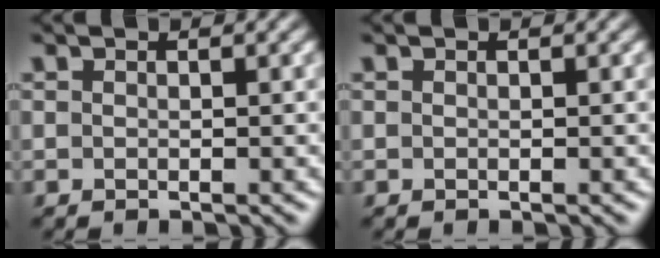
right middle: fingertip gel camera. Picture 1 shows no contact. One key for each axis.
{"total": 0.0}